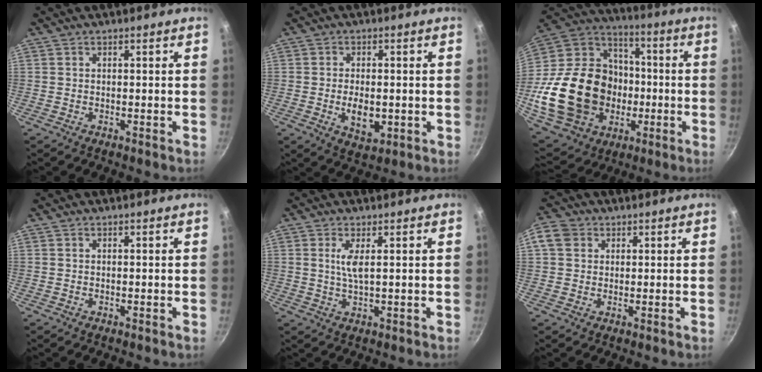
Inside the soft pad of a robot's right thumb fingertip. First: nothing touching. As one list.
[{"total": 6.2, "force": [-1.0, 3.5, 5.0], "torque": [-0.076, -0.005, -0.009]}, {"total": 30.4, "force": [-4.8, 23.6, 18.5], "torque": [-0.320, 0.040, -0.056]}, {"total": 0.0}, {"total": 3.5, "force": [1.0, 0.8, 3.3], "torque": [-0.071, -0.006, 0.020]}, {"total": 4.8, "force": [1.4, 4.1, 2.1], "torque": [-0.019, 0.002, 0.015]}]